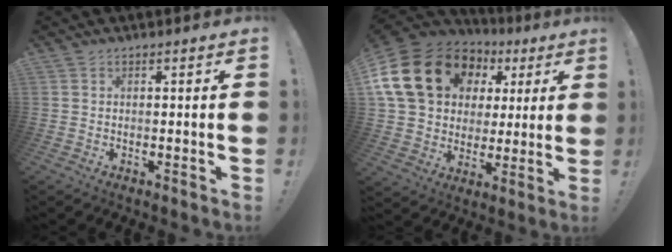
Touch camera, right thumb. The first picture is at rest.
{"total": 23.2, "force": [8.5, 16.8, 13.6], "torque": [-0.242, -0.019, 0.187]}